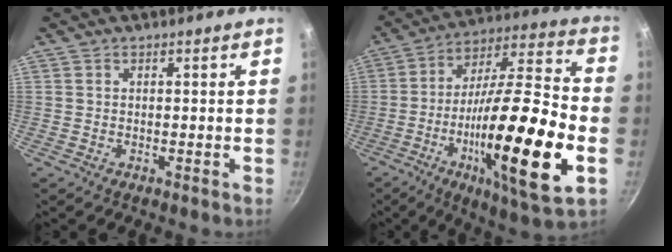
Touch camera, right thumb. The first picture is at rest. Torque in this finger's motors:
{"motor_torque": [1.87, 3.15, 2.32, -0.46, 0.64]}